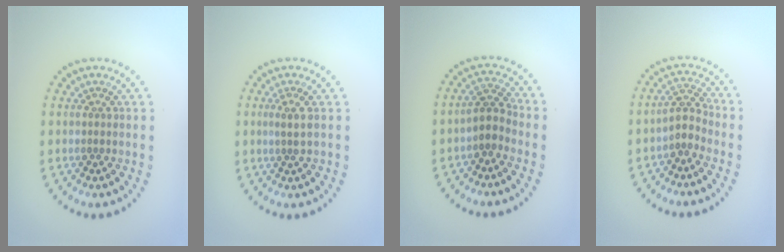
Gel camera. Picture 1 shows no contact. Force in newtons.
{"total": 1.5, "press": 1.2, "slide": 0.8}
{"total": 2.3, "press": 1.8, "slide": 1.3}
{"total": 2.2, "press": 1.6, "slide": 1.5}